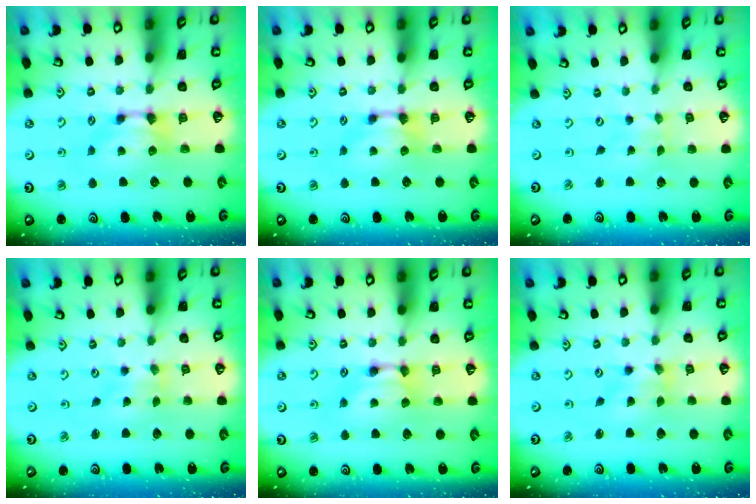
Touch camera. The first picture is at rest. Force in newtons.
{"total": 0.0}
{"total": 5.4, "press": 5.4, "slide": 0.2}
{"total": 2.7, "press": 2.6, "slide": 1.0}
{"total": 1.7, "press": 1.7, "slide": 0.1}
{"total": 1.2, "press": 0.6, "slide": 1.1}